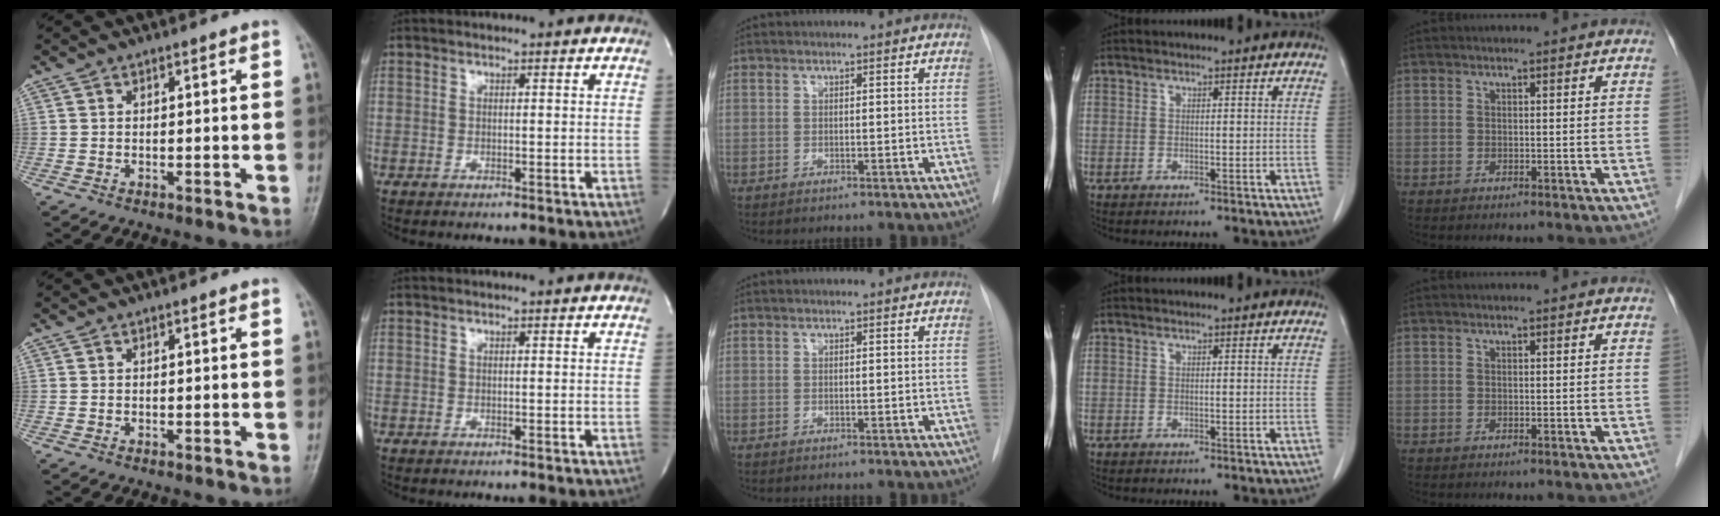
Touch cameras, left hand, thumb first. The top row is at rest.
{}